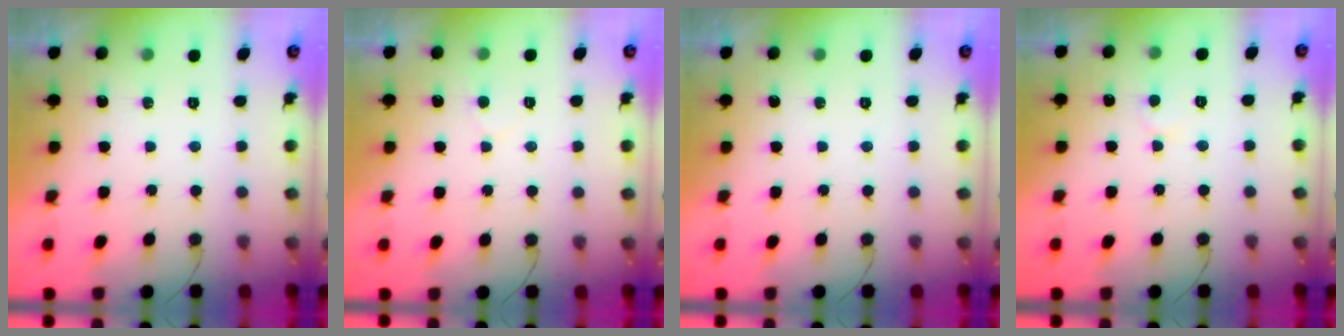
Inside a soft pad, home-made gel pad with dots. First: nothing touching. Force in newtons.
{"total": 4.3, "press": 4.3, "slide": 0.4}
{"total": 0.0}
{"total": 3.3, "press": 3.3, "slide": 0.3}